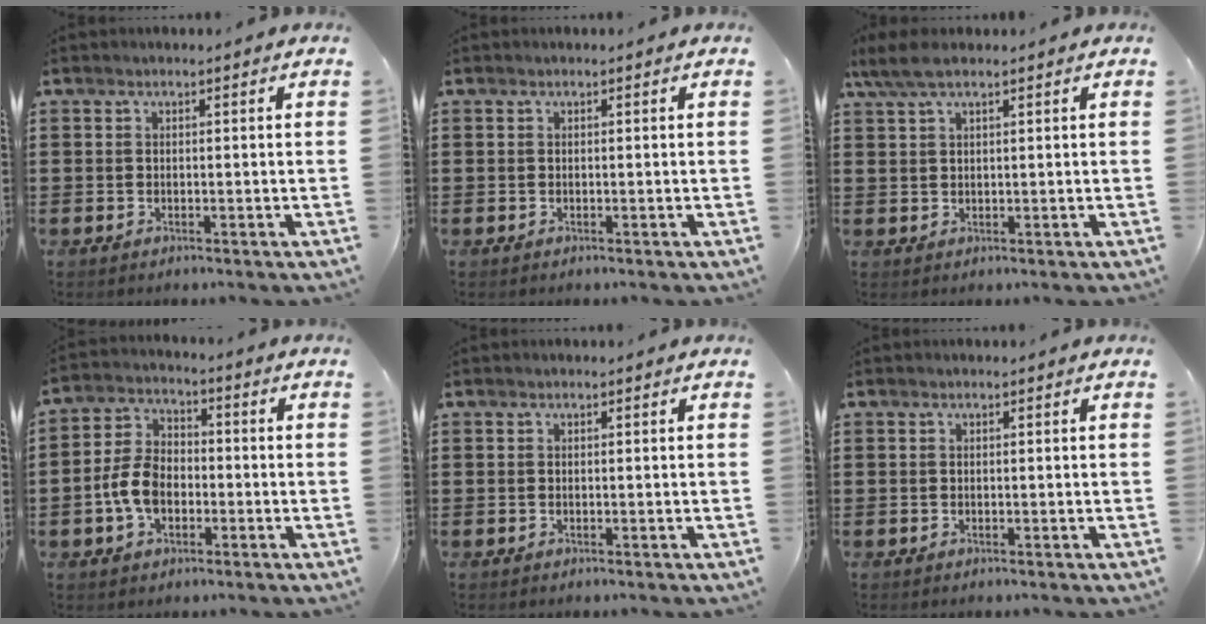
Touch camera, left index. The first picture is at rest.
{"total": 0.0}
{"total": 4.2, "force": [2.6, 1.1, 3.2], "torque": [-0.072, 0.004, 0.046]}
{"total": 7.2, "force": [-2.0, 4.8, 5.0], "torque": [-0.130, 0.001, -0.046]}
{"total": 0.0}
{"total": 0.0}